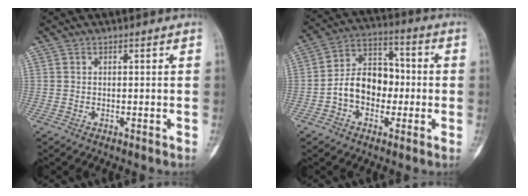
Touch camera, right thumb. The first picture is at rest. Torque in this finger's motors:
{"motor_torque": [0.37, 0.35, 0.71, -0.71, 0.04]}